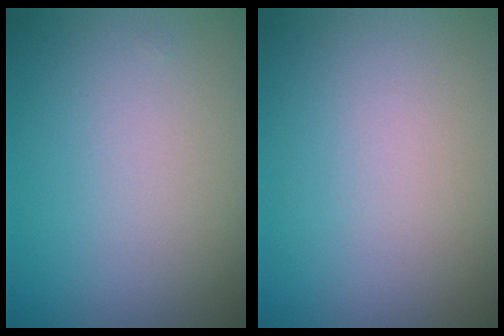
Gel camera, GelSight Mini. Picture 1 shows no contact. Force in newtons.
{"total": 0.0}